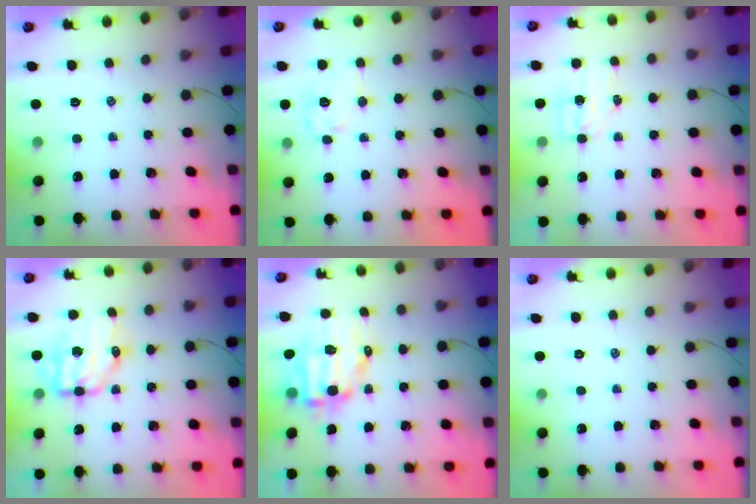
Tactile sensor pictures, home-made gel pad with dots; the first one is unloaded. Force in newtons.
{"total": 7.4, "press": 7.4, "slide": 0.8}
{"total": 4.3, "press": 4.2, "slide": 0.7}
{"total": 9.3, "press": 9.1, "slide": 2.0}
{"total": 10.9, "press": 10.6, "slide": 2.3}
{"total": 0.0}